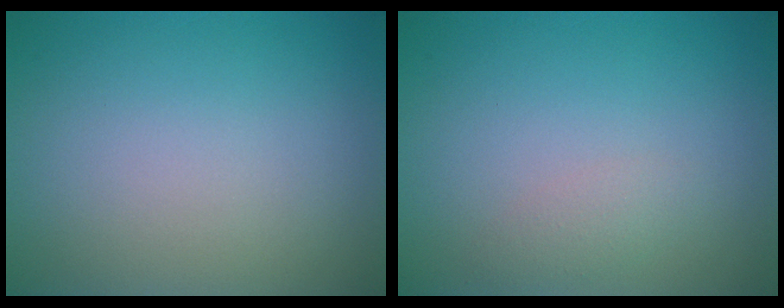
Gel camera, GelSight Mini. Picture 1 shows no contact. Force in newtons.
{"total": 1.1, "press": 1.1, "slide": 0.0}